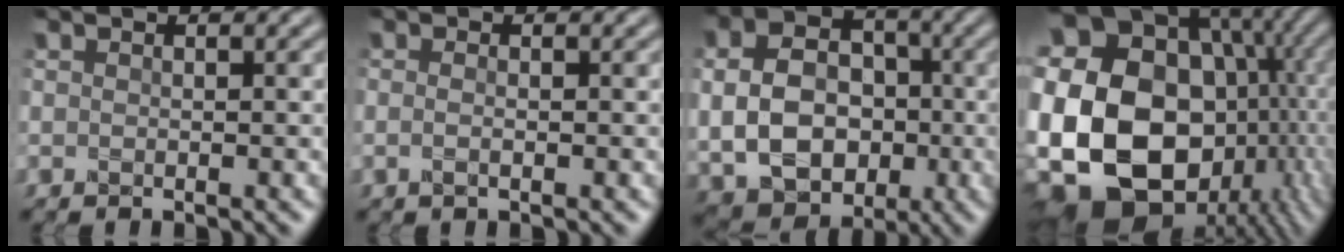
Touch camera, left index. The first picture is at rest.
{"total": 1.1, "force": [0.0, 0.5, 1.0], "torque": [-0.012, -0.001, -0.009]}
{"total": 8.8, "force": [-0.5, 6.7, 5.6], "torque": [-0.104, 0.003, -0.014]}
{"total": 24.3, "force": [-1.1, 19.5, 14.5], "torque": [-0.306, -0.019, -0.038]}